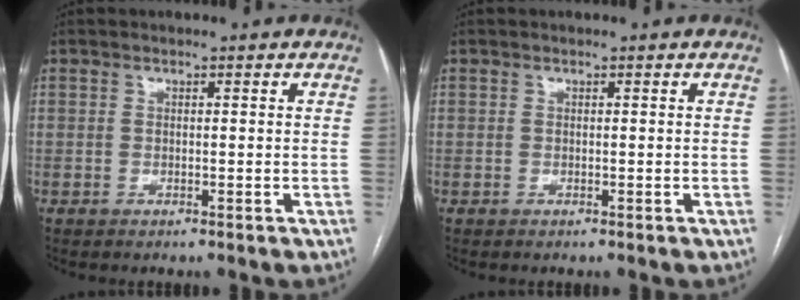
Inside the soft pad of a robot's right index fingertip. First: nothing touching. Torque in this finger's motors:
{"motor_torque": [-0.01, 0.01, 0.00, 0.01]}